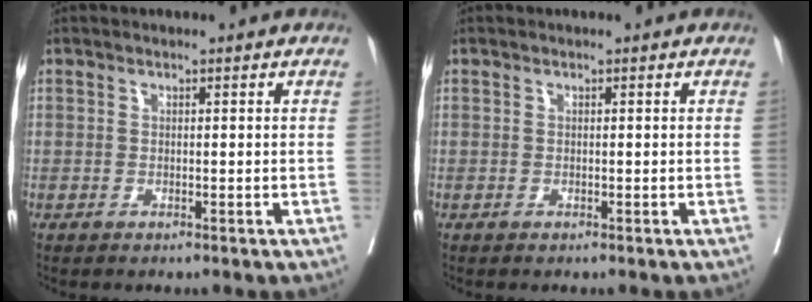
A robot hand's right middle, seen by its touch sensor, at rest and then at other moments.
{"total": 0.0}